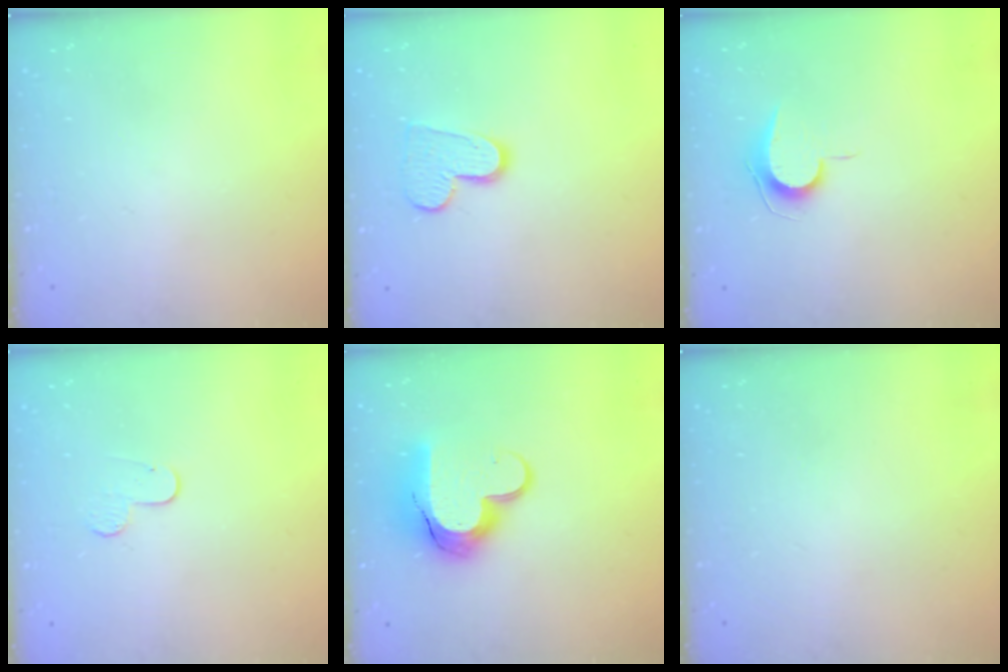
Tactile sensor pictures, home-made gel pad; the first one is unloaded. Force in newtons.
{"total": 9.4, "press": 9.4, "slide": 0.6}
{"total": 6.8, "press": 6.8, "slide": 0.7}
{"total": 5.5, "press": 5.5, "slide": 0.5}
{"total": 14.0, "press": 13.9, "slide": 0.7}
{"total": 0.0}